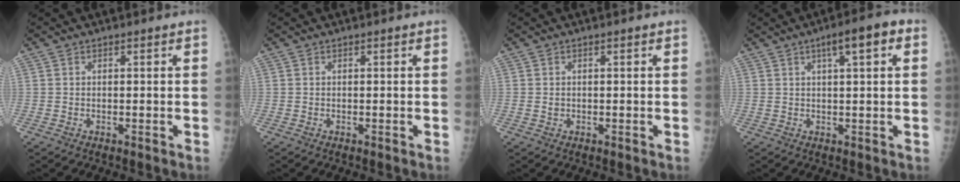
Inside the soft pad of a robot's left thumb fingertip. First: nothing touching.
{"total": 0.0}
{"total": 0.7, "force": [0.0, 0.6, 0.3], "torque": [-0.003, 0.001, 0.001]}
{"total": 6.3, "force": [2.7, 1.3, 5.6], "torque": [-0.076, 0.011, 0.036]}